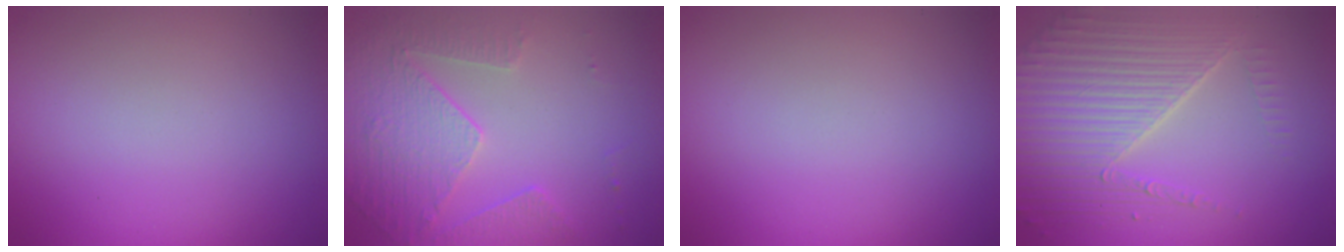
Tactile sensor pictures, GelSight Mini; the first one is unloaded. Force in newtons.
{"total": 5.1, "press": 3.7, "slide": 3.6}
{"total": 0.0}
{"total": 6.5, "press": 4.9, "slide": 4.3}